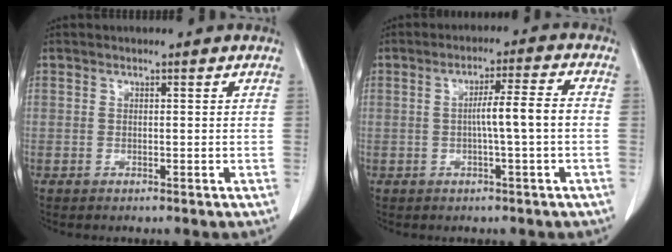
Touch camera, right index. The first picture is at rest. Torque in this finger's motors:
{"motor_torque": [0.75, -0.25, 0.39, 0.06]}